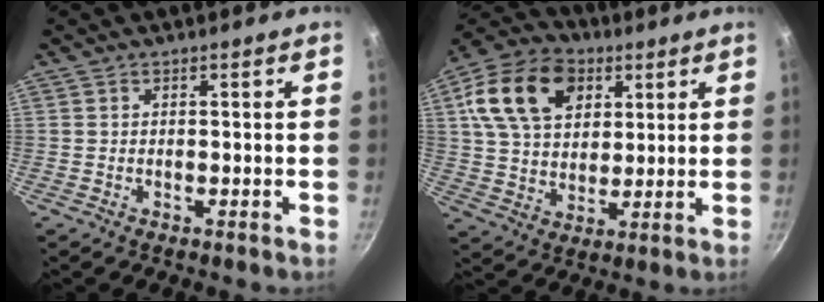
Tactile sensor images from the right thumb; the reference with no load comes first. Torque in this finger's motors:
{"motor_torque": [1.17, 2.12, 0.90, -0.26, 0.08]}